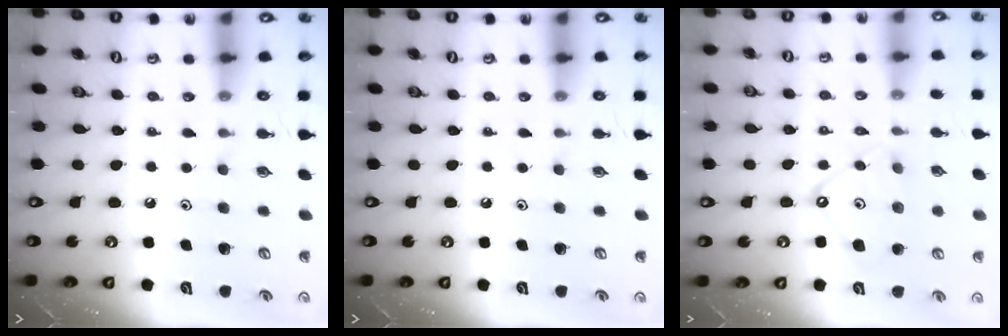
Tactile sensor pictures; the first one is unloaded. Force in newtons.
{"total": 0.0}
{"total": 10.4, "press": 10.3, "slide": 1.0}